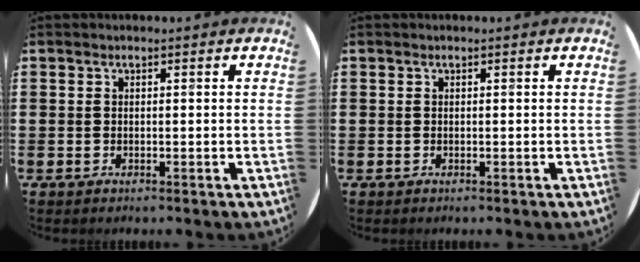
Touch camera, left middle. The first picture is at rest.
{"total": 0.0}